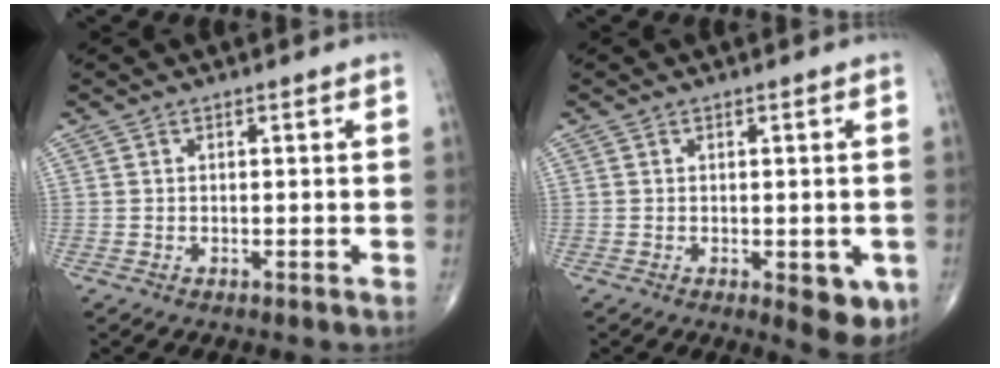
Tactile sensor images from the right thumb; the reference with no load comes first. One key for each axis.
{"total": 6.3, "fx": -1.9, "fy": 2.7, "fz": 5.3, "tx": -0.045, "ty": -0.009, "tz": -0.018}